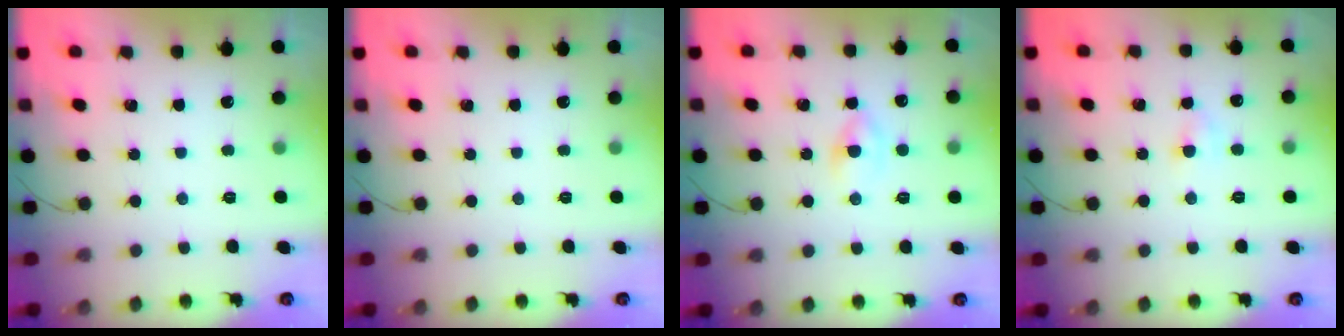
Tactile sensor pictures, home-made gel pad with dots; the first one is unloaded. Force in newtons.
{"total": 0.0}
{"total": 2.2, "press": 1.9, "slide": 1.1}
{"total": 3.0, "press": 2.8, "slide": 1.2}